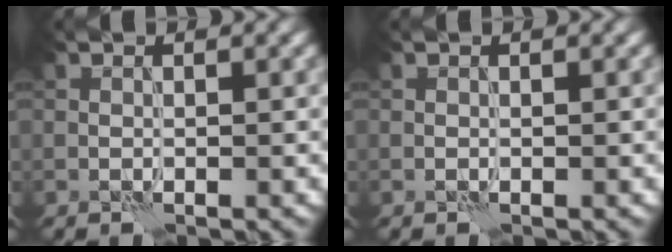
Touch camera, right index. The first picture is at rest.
{"total": 0.0}